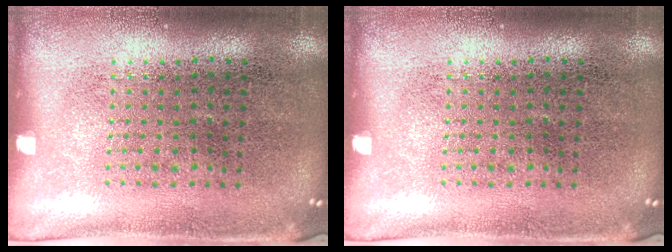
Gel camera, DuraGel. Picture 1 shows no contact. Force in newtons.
{"total": 0.0}